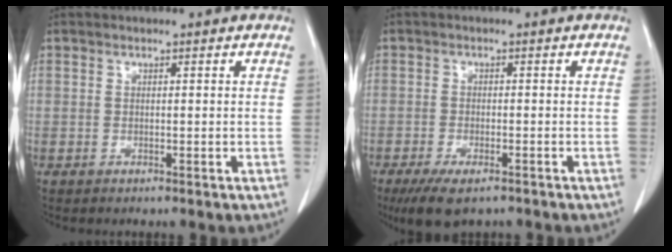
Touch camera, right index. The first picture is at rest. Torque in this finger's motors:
{"motor_torque": [0.66, -0.63, 0.16, 0.06]}